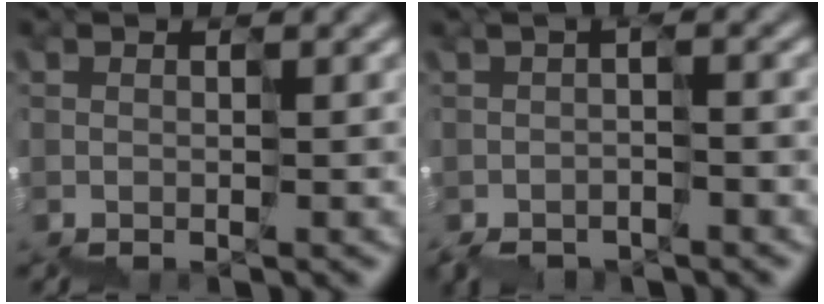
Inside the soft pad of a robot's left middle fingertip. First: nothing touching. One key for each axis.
{"total": 1.7, "fx": -1.7, "fy": -0.1, "fz": -0.1, "tx": -0.013, "ty": -0.004, "tz": -0.027}